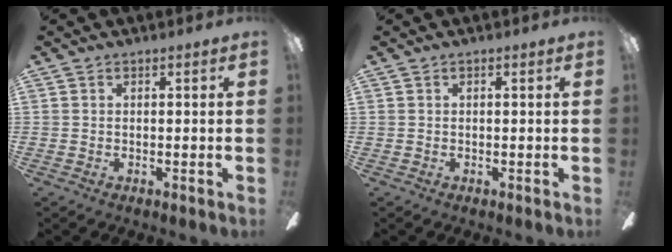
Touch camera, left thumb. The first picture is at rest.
{"total": 0.0}